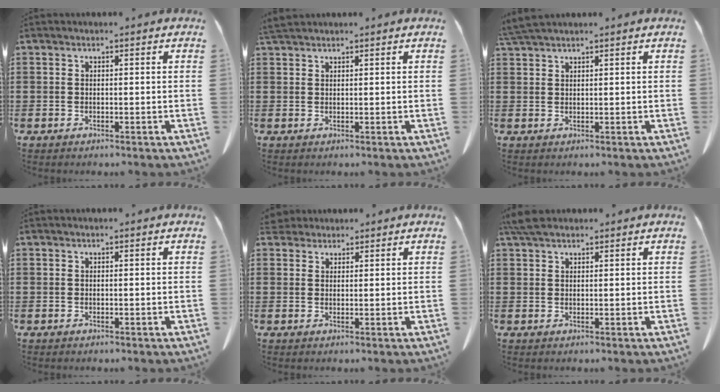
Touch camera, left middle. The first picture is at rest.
{"total": 1.8, "force": [1.7, 0.3, 0.6], "torque": [-0.018, 0.001, 0.033]}
{"total": 2.6, "force": [2.3, 0.1, 1.1], "torque": [-0.028, -0.001, 0.047]}
{"total": 0.0}
{"total": 2.5, "force": [2.3, 1.0, 0.4], "torque": [-0.016, 0.003, 0.046]}
{"total": 3.3, "force": [2.5, 1.1, 1.9], "torque": [-0.044, 0.007, 0.048]}